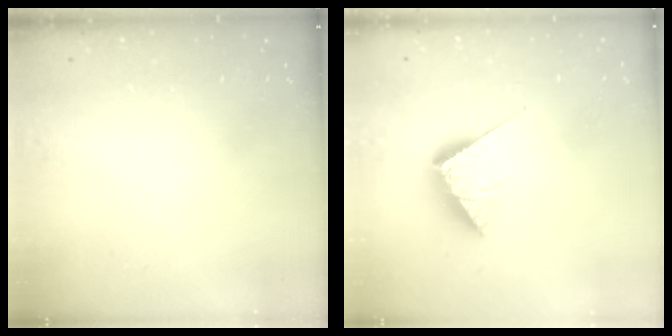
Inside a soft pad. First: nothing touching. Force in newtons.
{"total": 8.2, "press": 8.2, "slide": 0.4}